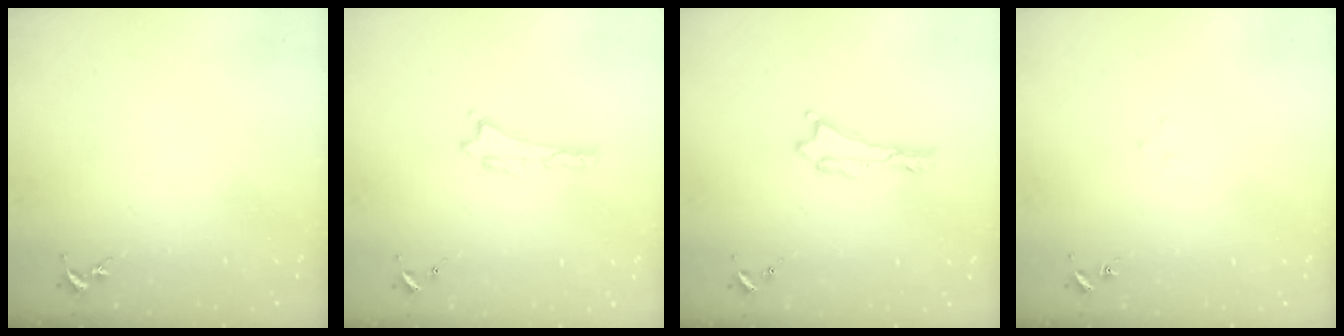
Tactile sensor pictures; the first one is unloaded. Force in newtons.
{"total": 0.0}
{"total": 0.0}
{"total": 1.6, "press": 1.6, "slide": 0.1}